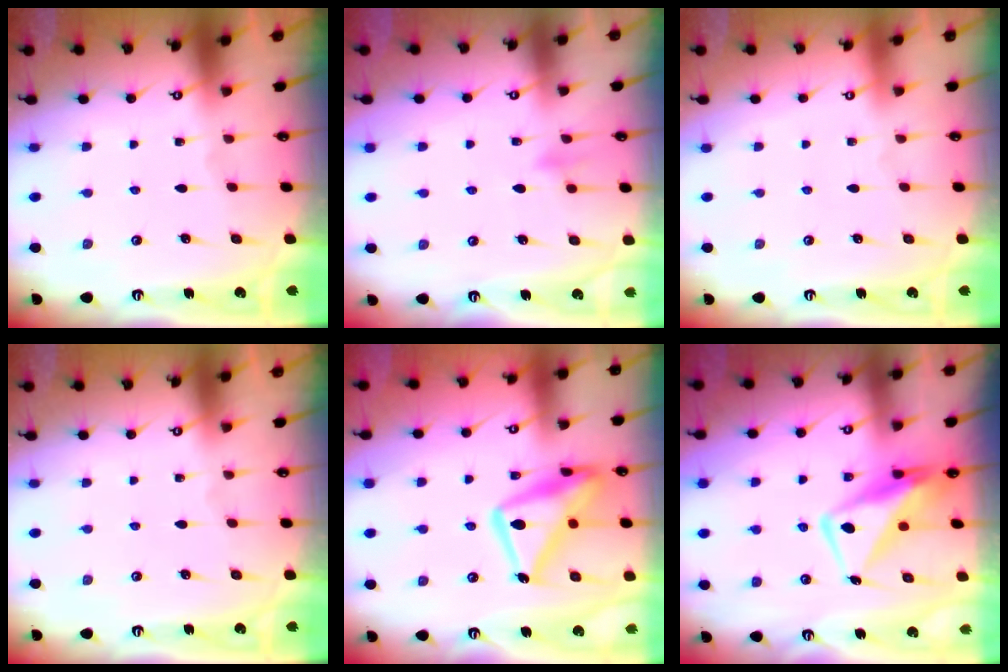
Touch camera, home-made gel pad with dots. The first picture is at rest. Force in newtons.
{"total": 7.2, "press": 7.1, "slide": 0.8}
{"total": 3.8, "press": 3.8, "slide": 0.1}
{"total": 0.0}
{"total": 18.4, "press": 18.3, "slide": 1.6}
{"total": 11.1, "press": 11.0, "slide": 1.2}